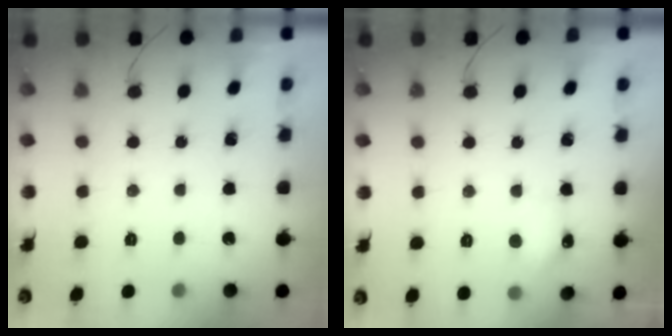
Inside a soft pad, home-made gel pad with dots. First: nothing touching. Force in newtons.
{"total": 5.6, "press": 5.4, "slide": 1.6}